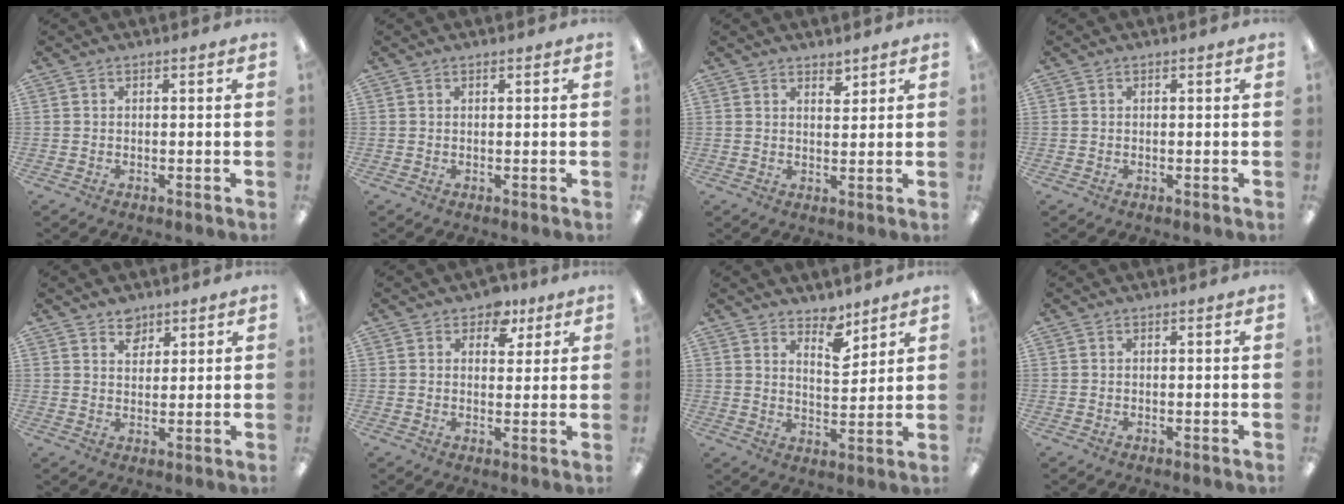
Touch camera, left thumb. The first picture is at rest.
{"total": 0.0}
{"total": 2.9, "force": [2.5, 1.1, 0.9], "torque": [0.004, -0.019, 0.041]}
{"total": 0.0}
{"total": 4.3, "force": [3.4, 2.5, 0.8], "torque": [-0.001, -0.019, 0.060]}
{"total": 5.8, "force": [3.8, 3.7, 2.3], "torque": [-0.018, -0.013, 0.062]}
{"total": 6.5, "force": [5.4, 2.6, 2.6], "torque": [-0.018, -0.043, 0.090]}
{"total": 0.0}